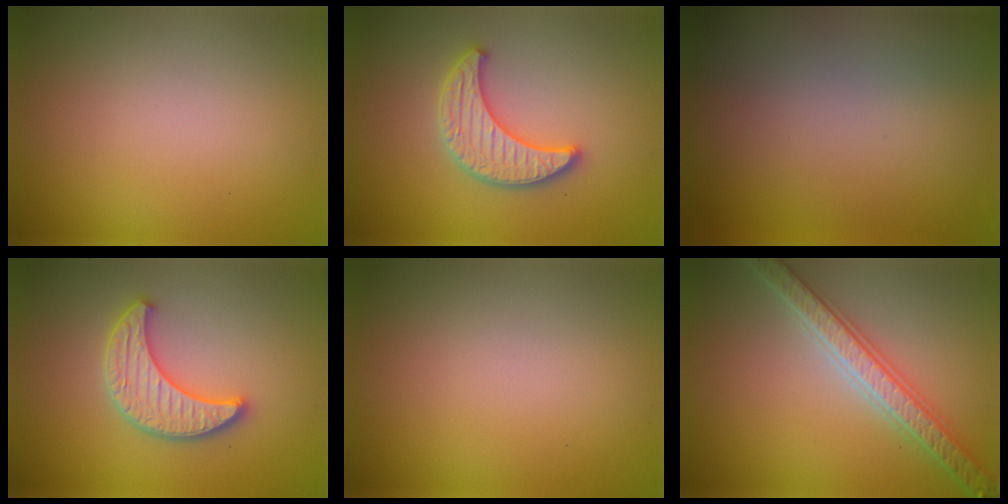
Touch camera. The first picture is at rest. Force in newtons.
{"total": 3.6, "press": 3.5, "slide": 0.7}
{"total": 0.0}
{"total": 3.8, "press": 3.6, "slide": 1.0}
{"total": 0.0}
{"total": 5.4, "press": 5.3, "slide": 1.0}